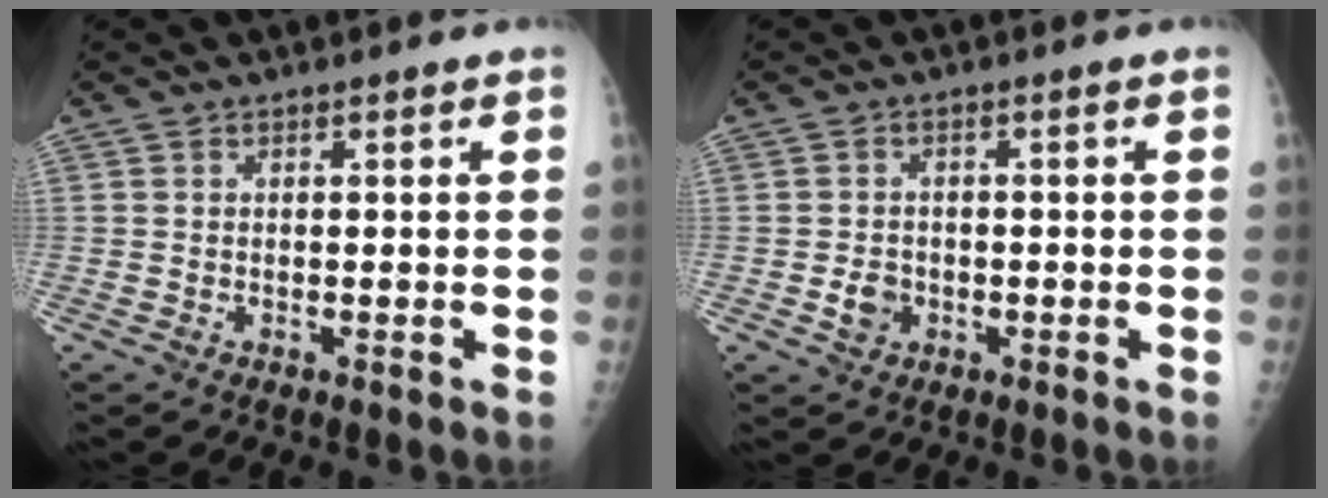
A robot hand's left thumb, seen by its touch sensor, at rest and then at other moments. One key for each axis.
{"total": 3.1, "fx": -1.0, "fy": 2.5, "fz": 1.4, "tx": -0.016, "ty": 0.008, "tz": -0.015}